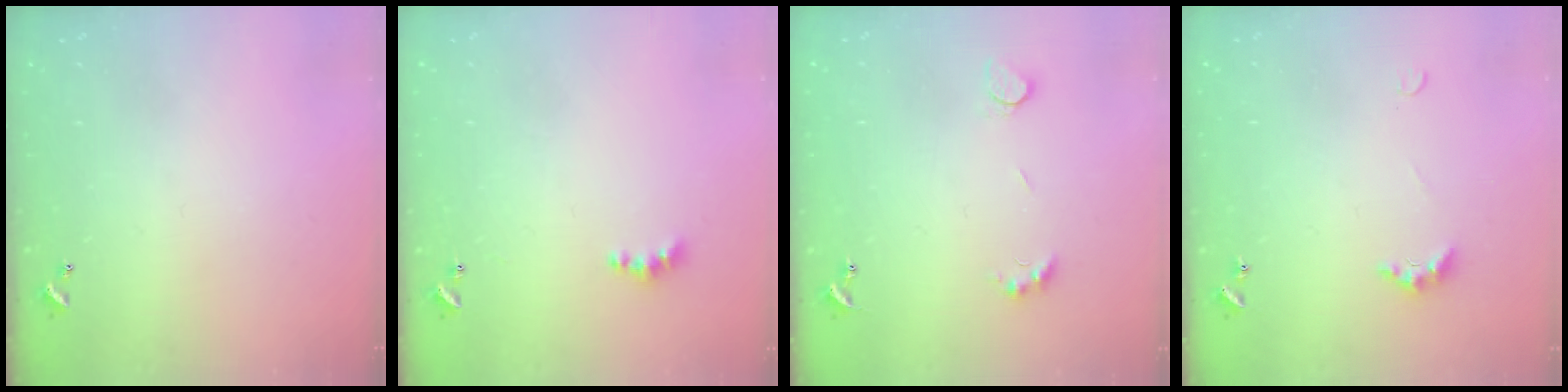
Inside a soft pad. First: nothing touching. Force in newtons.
{"total": 4.2, "press": 4.2, "slide": 0.6}
{"total": 3.8, "press": 3.6, "slide": 1.0}
{"total": 2.7, "press": 2.6, "slide": 0.7}